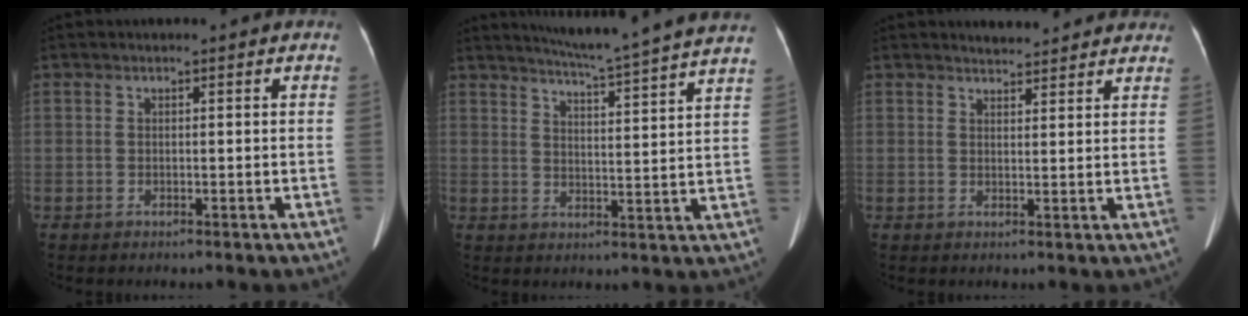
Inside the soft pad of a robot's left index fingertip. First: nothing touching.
{"total": 17.2, "force": [15.5, -1.8, 7.1], "torque": [-0.120, -0.038, 0.194]}
{"total": 5.6, "force": [5.3, 1.4, 1.3], "torque": [-0.014, 0.014, 0.059]}